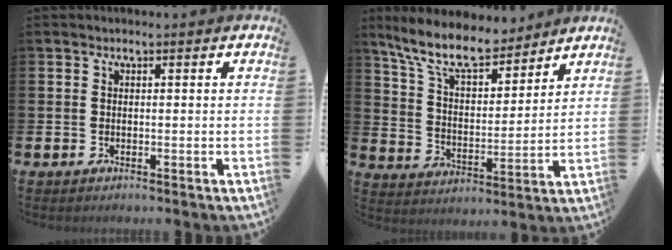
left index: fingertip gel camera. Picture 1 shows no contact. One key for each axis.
{"total": 10.3, "fx": 9.0, "fy": 2.9, "fz": 4.1, "tx": -0.111, "ty": -0.046, "tz": 0.162}